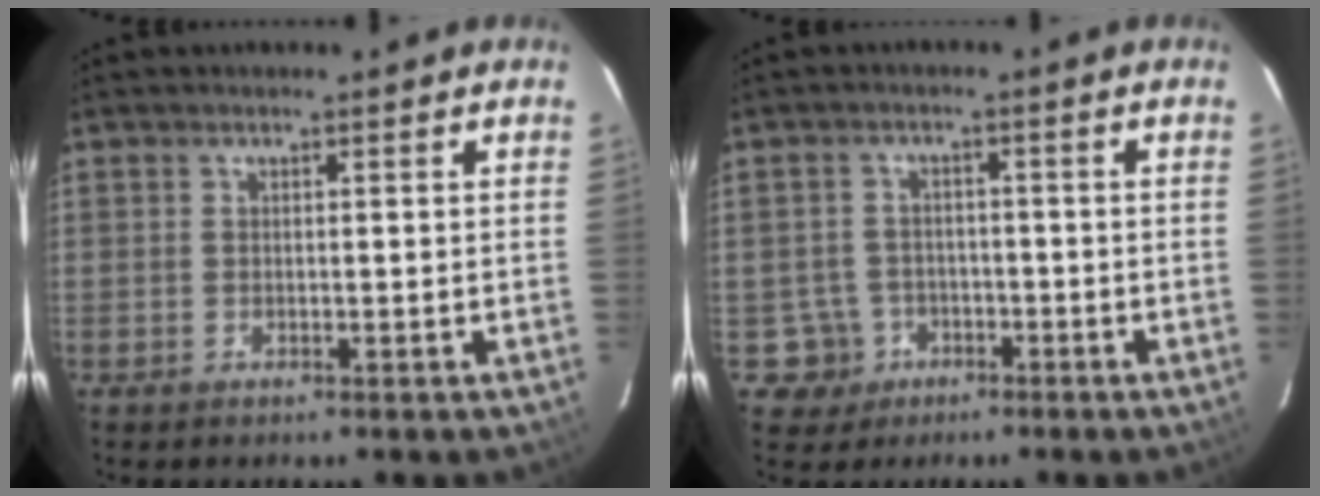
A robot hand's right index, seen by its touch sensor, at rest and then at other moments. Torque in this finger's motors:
{"motor_torque": [-0.43, 0.03, -0.88, -0.21]}